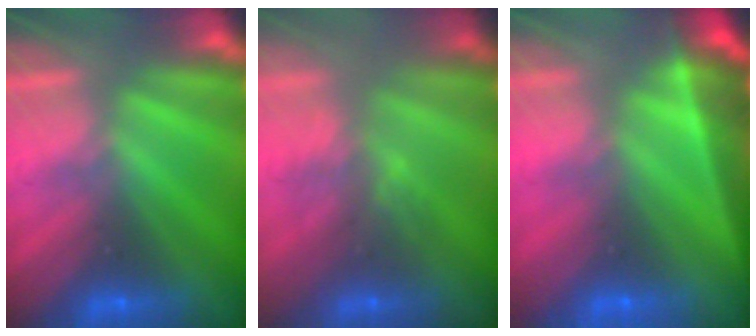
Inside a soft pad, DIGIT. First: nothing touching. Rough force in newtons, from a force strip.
{"total": 2.9}
{"total": 9.7}